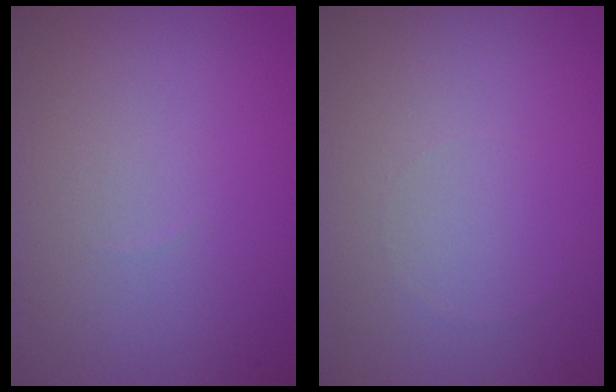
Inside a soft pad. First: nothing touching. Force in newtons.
{"total": 0.0}